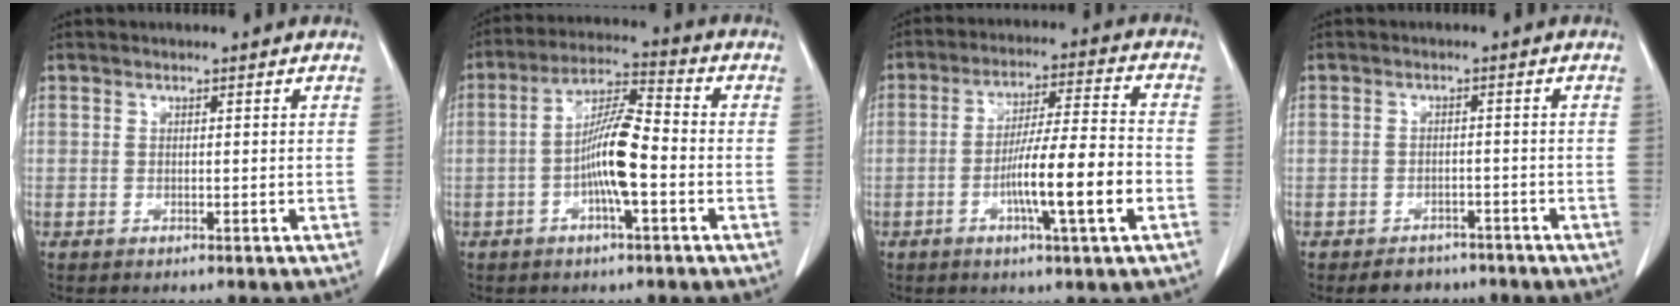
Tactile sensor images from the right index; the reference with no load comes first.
{"total": 9.0, "force": [-2.2, 1.3, 8.7], "torque": [-0.168, 0.013, -0.045]}
{"total": 11.8, "force": [-3.7, 0.1, 11.2], "torque": [-0.190, -0.001, -0.065]}
{"total": 4.5, "force": [-3.7, 2.6, 0.6], "torque": [-0.008, 0.007, -0.050]}